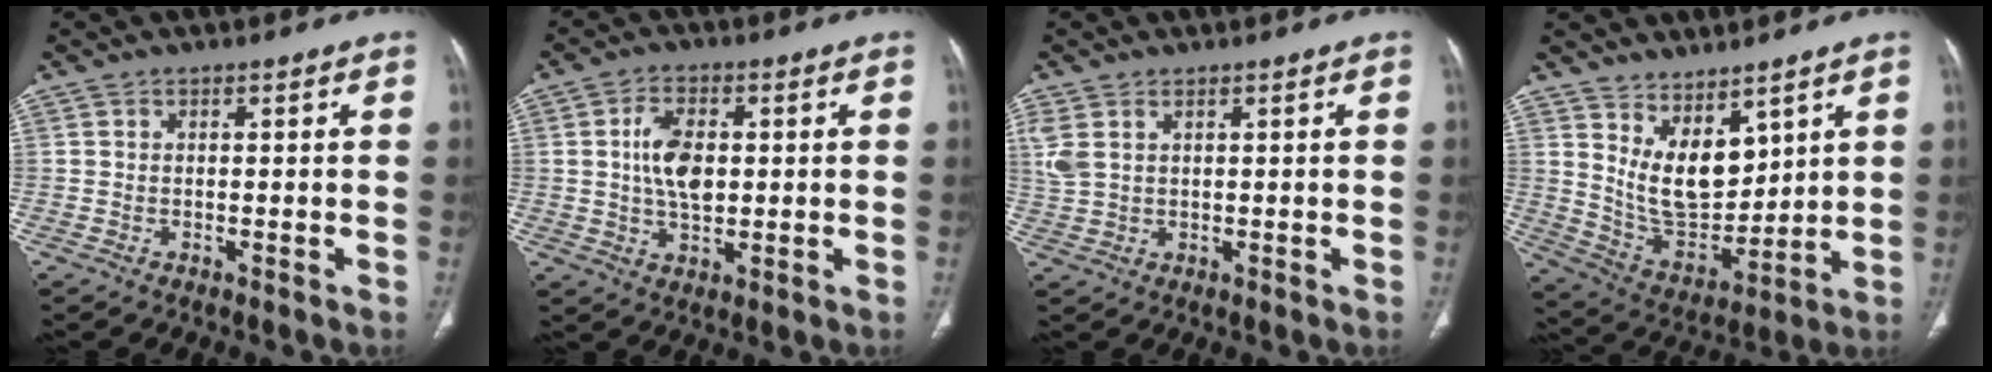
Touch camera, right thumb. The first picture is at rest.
{"total": 8.0, "force": [1.0, 4.6, 6.4], "torque": [-0.109, 0.000, 0.019]}
{"total": 4.4, "force": [1.9, 2.5, 3.0], "torque": [-0.086, 0.006, 0.049]}
{"total": 11.6, "force": [6.1, 6.3, 7.6], "torque": [-0.091, -0.059, 0.136]}